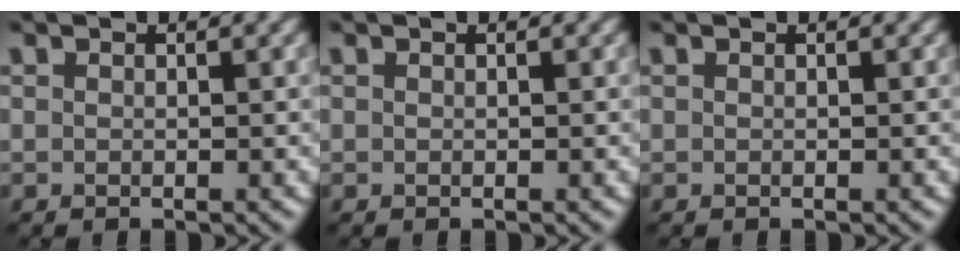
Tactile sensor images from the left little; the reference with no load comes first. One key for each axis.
{"total": 0.6, "fx": -0.1, "fy": -0.3, "fz": -0.5, "tx": 0.003, "ty": -0.001, "tz": 0.006}
{"total": 0.0}